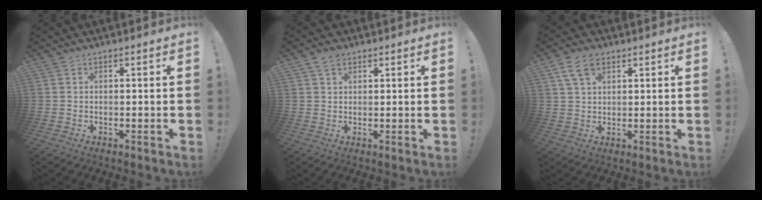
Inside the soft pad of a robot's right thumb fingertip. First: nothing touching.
{"total": 3.2, "force": [2.0, 1.9, 1.7], "torque": [-0.025, -0.004, 0.036]}
{"total": 7.2, "force": [3.8, 4.1, 4.5], "torque": [-0.084, -0.003, 0.074]}